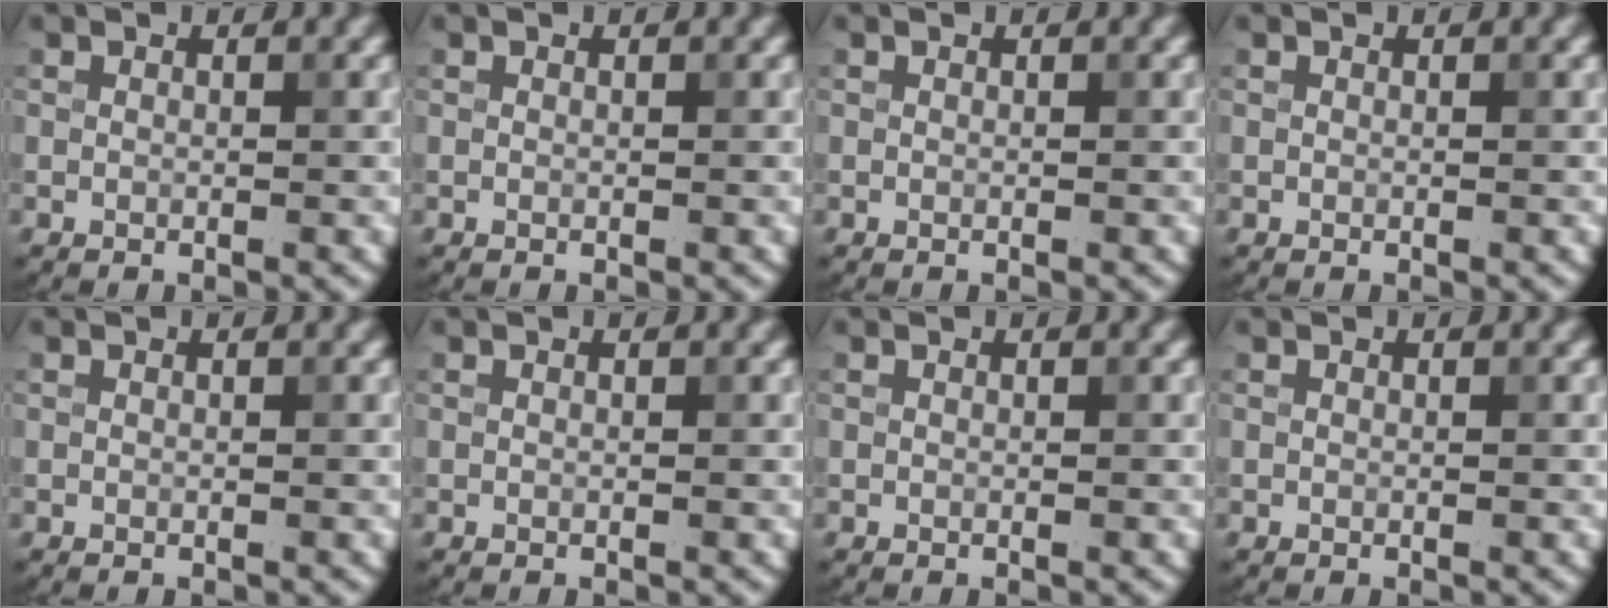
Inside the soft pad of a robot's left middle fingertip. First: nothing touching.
{"total": 0.0}
{"total": 0.0}
{"total": 0.0}
{"total": 0.0}
{"total": 0.0}
{"total": 0.0}
{"total": 0.0}